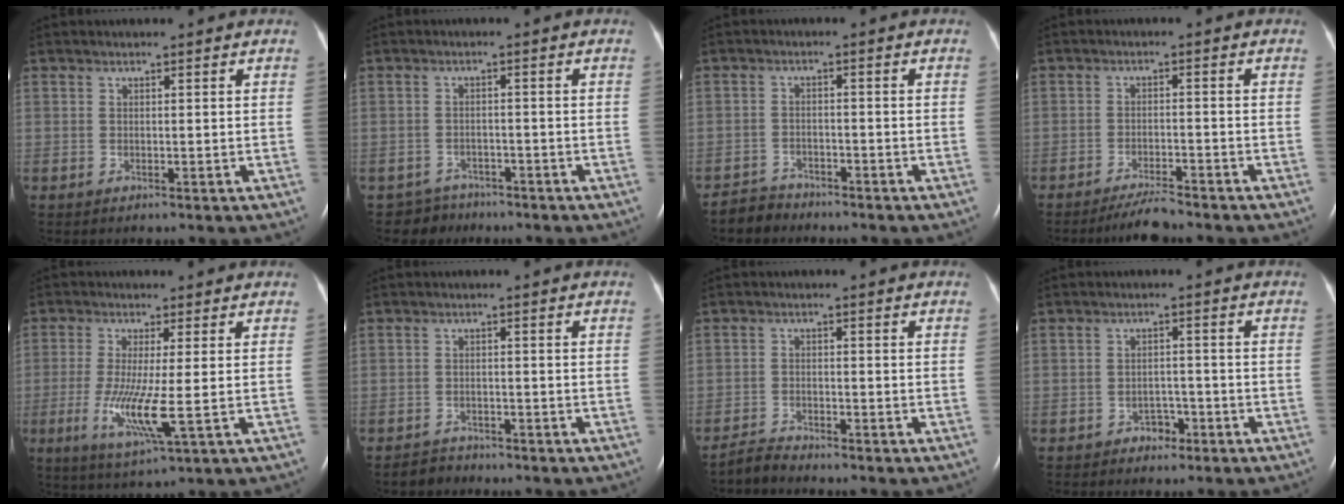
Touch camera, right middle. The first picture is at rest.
{"total": 3.7, "force": [-2.9, 1.9, -1.1], "torque": [0.017, 0.004, -0.051]}
{"total": 3.2, "force": [-2.9, 1.1, -0.7], "torque": [0.010, -0.003, -0.056]}
{"total": 4.0, "force": [-3.7, 0.1, 1.5], "torque": [-0.032, -0.015, -0.066]}
{"total": 7.9, "force": [-1.5, 0.3, 7.8], "torque": [-0.165, -0.028, -0.028]}
{"total": 2.3, "force": [-2.0, 0.9, -0.5], "torque": [0.005, -0.001, -0.036]}
{"total": 2.4, "force": [-2.4, -0.1, -0.3], "torque": [0.008, -0.013, -0.048]}
{"total": 2.5, "force": [-1.7, 1.6, 0.9], "torque": [-0.010, 0.007, -0.023]}